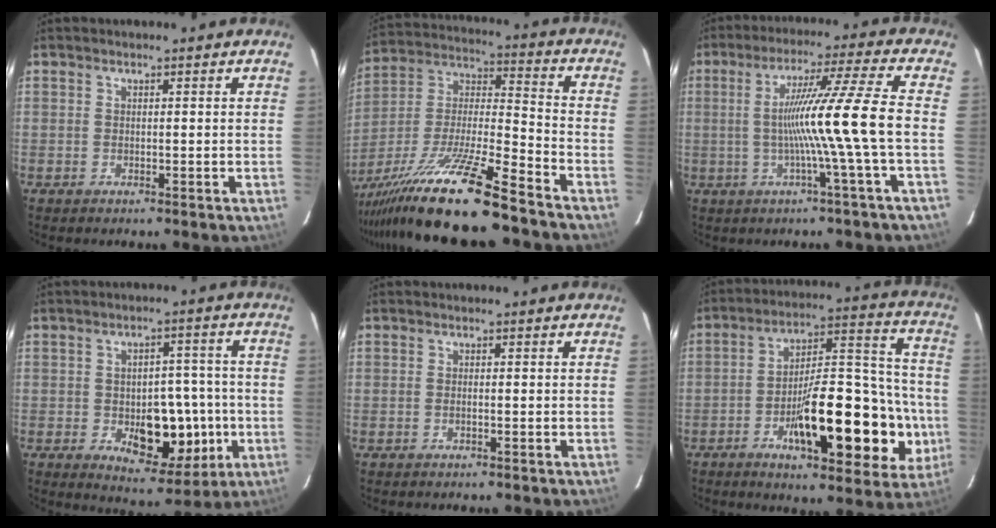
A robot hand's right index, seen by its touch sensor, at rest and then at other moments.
{"total": 19.8, "force": [-15.1, 0.6, 12.9], "torque": [-0.270, -0.028, -0.279]}
{"total": 11.6, "force": [-1.6, -2.9, 11.1], "torque": [-0.191, 0.006, -0.025]}
{"total": 11.2, "force": [-2.5, 5.9, 9.1], "torque": [-0.115, 0.010, -0.024]}
{"total": 0.5, "force": [-0.2, 0.1, 0.5], "torque": [-0.011, 0.001, -0.002]}
{"total": 21.4, "force": [-6.4, 6.1, 19.5], "torque": [-0.250, 0.028, -0.083]}